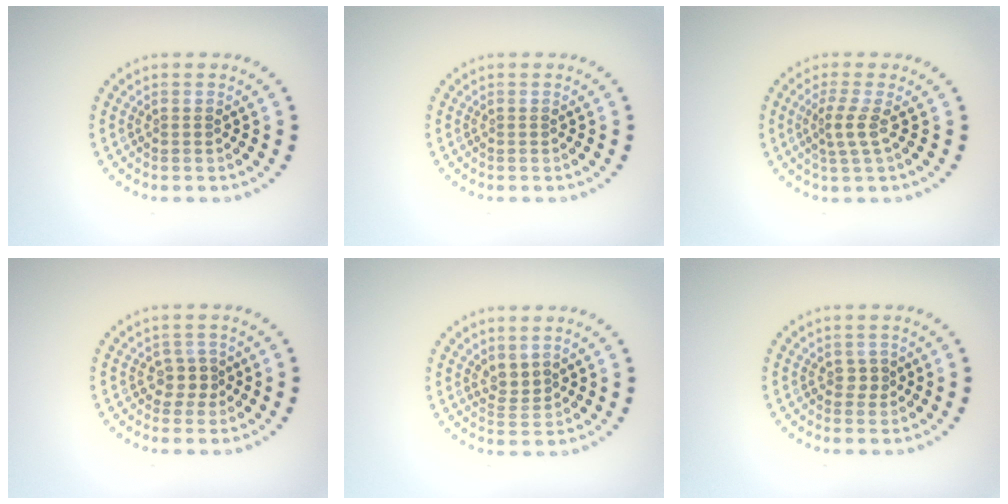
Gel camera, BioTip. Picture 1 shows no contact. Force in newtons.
{"total": 0.0}
{"total": 2.2, "press": 1.6, "slide": 1.5}
{"total": 1.6, "press": 1.2, "slide": 1.1}
{"total": 1.5, "press": 1.2, "slide": 0.9}
{"total": 0.9, "press": 0.8, "slide": 0.4}